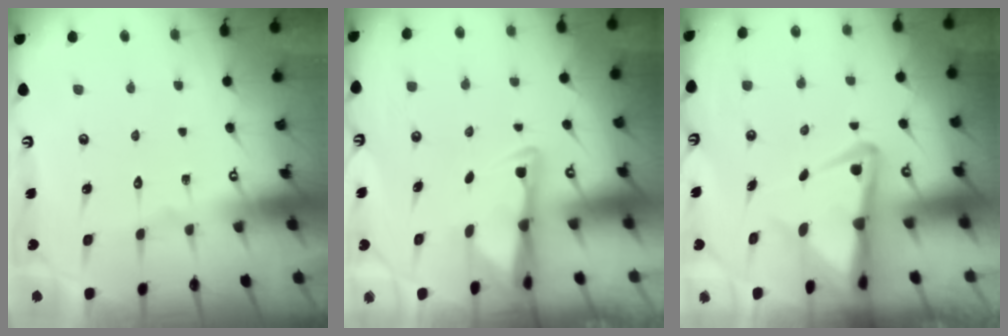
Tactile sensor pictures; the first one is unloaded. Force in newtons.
{"total": 3.2, "press": 3.1, "slide": 0.5}
{"total": 6.7, "press": 6.5, "slide": 1.6}